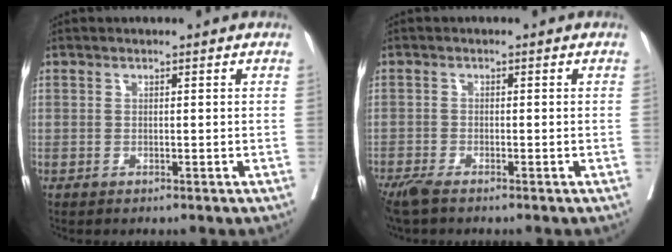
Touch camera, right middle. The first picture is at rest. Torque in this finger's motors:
{"motor_torque": [0.80, -0.74, 0.09, 0.04]}